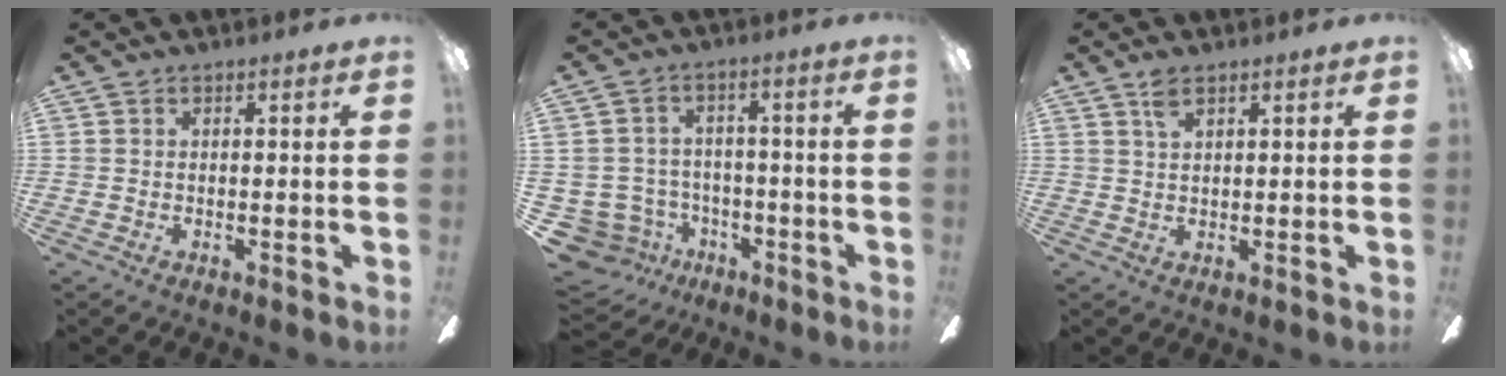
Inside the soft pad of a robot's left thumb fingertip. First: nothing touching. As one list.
[{"total": 8.1, "force": [-3.6, 7.0, 2.0], "torque": [-0.078, 0.019, -0.061]}, {"total": 2.8, "force": [1.8, 1.0, 1.9], "torque": [-0.044, 0.002, 0.033]}]